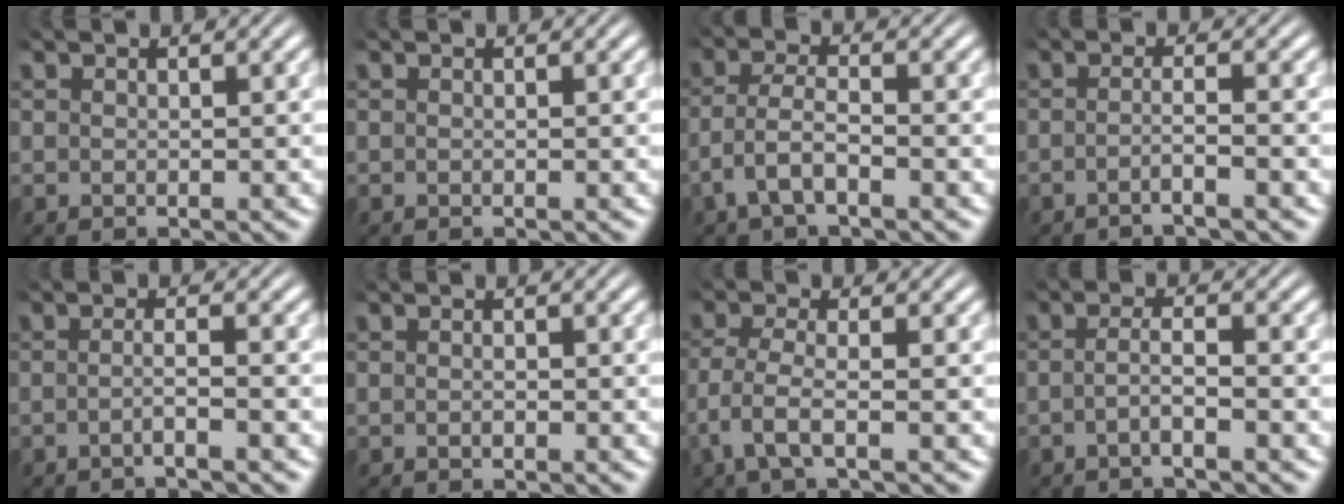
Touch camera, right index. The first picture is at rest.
{"total": 0.0}
{"total": 3.3, "force": [-1.6, 1.5, 2.5], "torque": [-0.054, -0.013, -0.022]}
{"total": 2.3, "force": [-1.6, -0.5, 1.5], "torque": [-0.029, -0.006, -0.029]}
{"total": 2.3, "force": [-1.5, -0.5, 1.6], "torque": [-0.030, -0.006, -0.027]}
{"total": 0.6, "force": [-0.4, 0.3, 0.4], "torque": [-0.014, -0.001, -0.007]}
{"total": 3.3, "force": [-1.3, 1.2, 2.8], "torque": [-0.074, -0.021, -0.013]}
{"total": 2.6, "force": [-1.6, 0.0, 2.0], "torque": [-0.037, -0.004, -0.030]}